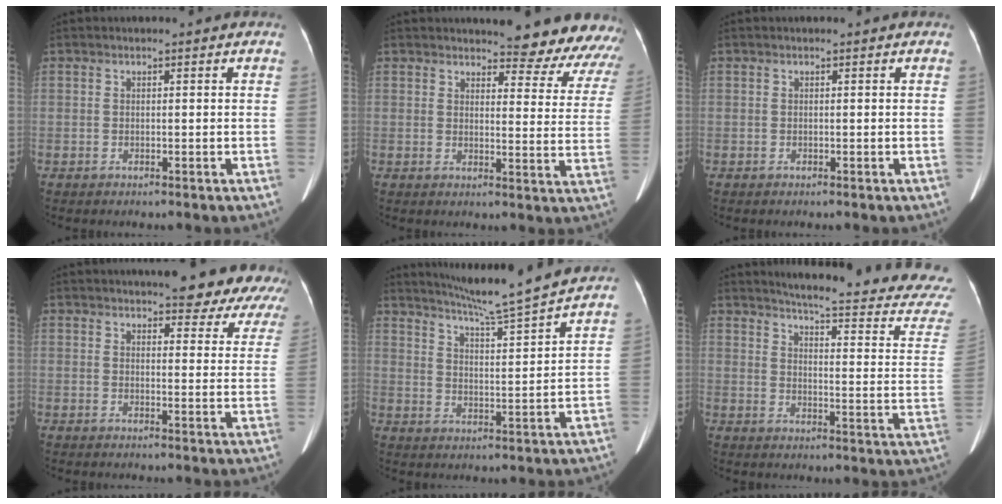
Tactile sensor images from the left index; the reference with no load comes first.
{"total": 13.8, "force": [13.4, 2.4, 2.1], "torque": [0.010, -0.072, 0.120]}
{"total": 0.0}
{"total": 14.9, "force": [13.8, 2.7, 5.0], "torque": [-0.038, -0.028, 0.139]}
{"total": 11.8, "force": [10.8, -2.2, 4.4], "torque": [-0.079, -0.021, 0.165]}
{"total": 21.6, "force": [20.5, -0.2, 6.8], "torque": [-0.098, -0.121, 0.231]}